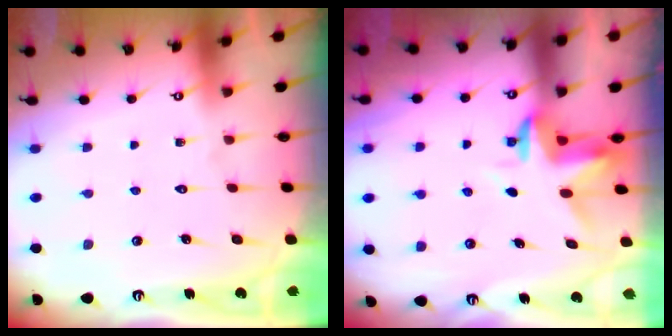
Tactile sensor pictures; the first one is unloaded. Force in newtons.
{"total": 3.3, "press": 3.3, "slide": 0.2}